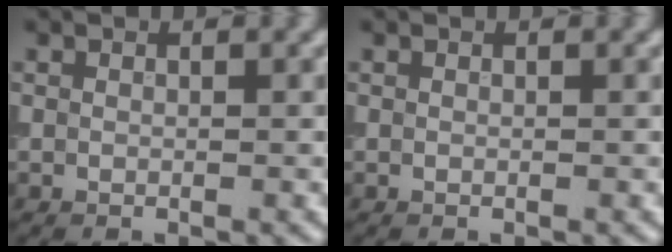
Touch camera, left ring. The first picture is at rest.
{"total": 0.0}